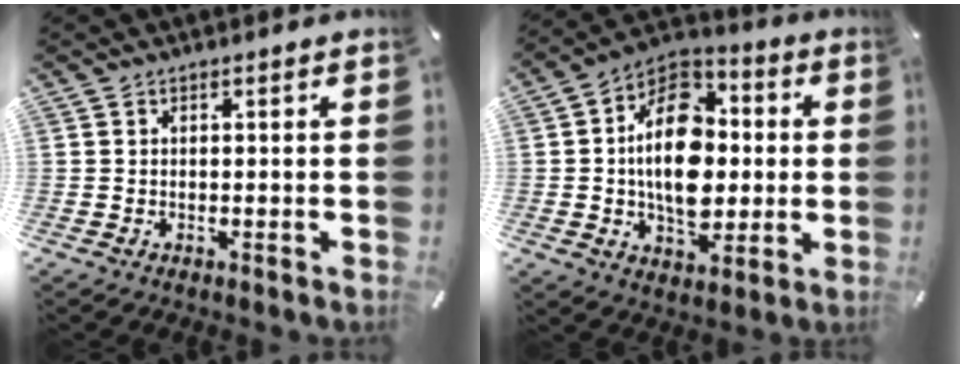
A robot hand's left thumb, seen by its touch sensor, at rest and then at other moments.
{"total": 18.4, "force": [-0.4, 12.7, 13.3], "torque": [-0.245, 0.006, -0.011]}